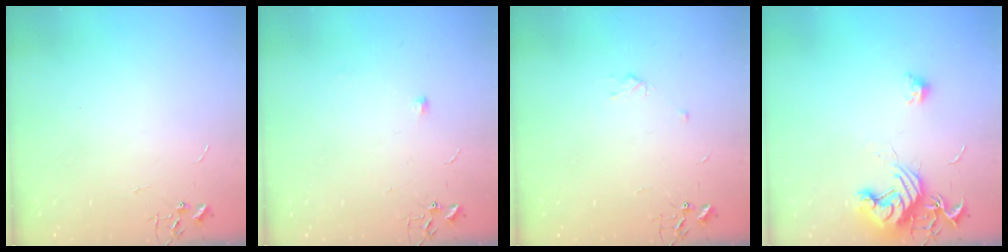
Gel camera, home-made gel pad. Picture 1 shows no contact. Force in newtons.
{"total": 5.4, "press": 5.3, "slide": 0.7}
{"total": 3.6, "press": 3.5, "slide": 0.7}
{"total": 13.8, "press": 13.8, "slide": 1.0}